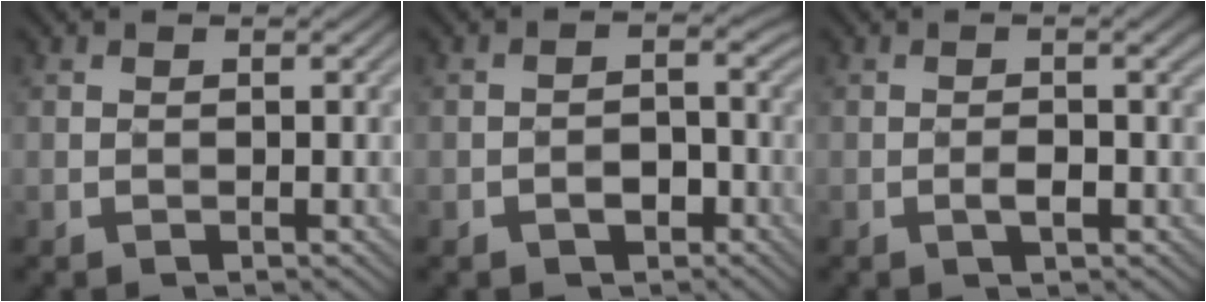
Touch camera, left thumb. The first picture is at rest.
{"total": 2.8, "force": [-1.4, 2.0, 1.3], "torque": [-0.007, 0.005, -0.025]}
{"total": 2.3, "force": [-0.6, 0.4, 2.2], "torque": [-0.041, 0.003, -0.009]}